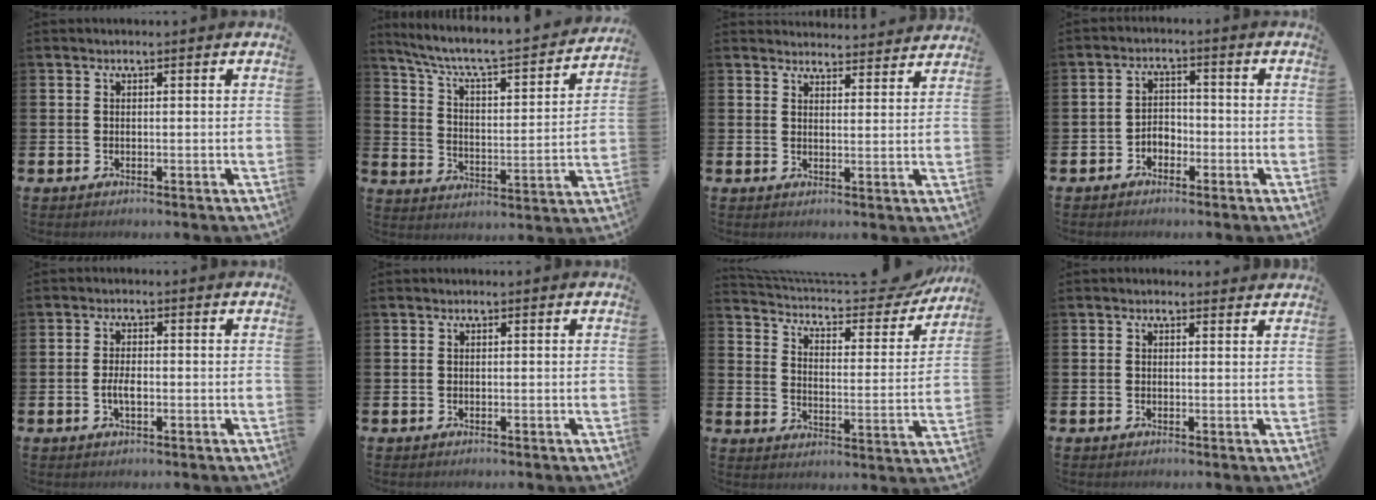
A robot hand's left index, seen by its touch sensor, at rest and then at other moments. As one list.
[{"total": 6.7, "force": [6.0, 1.0, 2.8], "torque": [-0.088, -0.049, 0.095]}, {"total": 3.8, "force": [3.8, 0.2, -0.2], "torque": [0.006, -0.030, 0.067]}, {"total": 2.5, "force": [-1.9, 1.5, 0.6], "torque": [-0.022, 0.010, -0.042]}, {"total": 2.4, "force": [-0.6, 1.1, 2.1], "torque": [-0.030, -0.002, -0.014]}, {"total": 0.0}, {"total": 6.0, "force": [5.4, 1.8, 1.8], "torque": [-0.055, -0.048, 0.085]}, {"total": 0.6, "force": [0.6, 0.3, 0.2], "torque": [0.005, 0.000, 0.008]}]